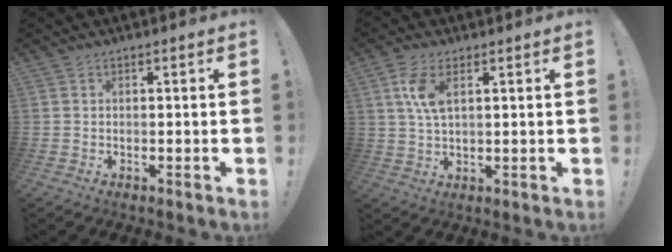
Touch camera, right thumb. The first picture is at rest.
{"total": 7.0, "force": [2.6, 3.1, 5.8], "torque": [-0.121, -0.007, 0.043]}